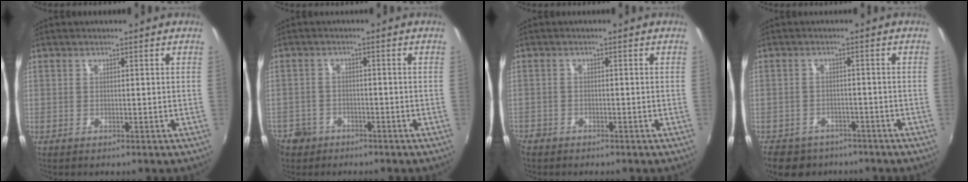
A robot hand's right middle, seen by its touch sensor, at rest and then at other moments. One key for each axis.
{"total": 8.1, "fx": -4.7, "fy": 6.3, "fz": 2.2, "tx": -0.079, "ty": 0.009, "tz": -0.078}
{"total": 3.1, "fx": -2.5, "fy": 1.8, "fz": 0.6, "tx": -0.024, "ty": -0.005, "tz": -0.050}
{"total": 9.0, "fx": -6.9, "fy": 4.8, "fz": 3.3, "tx": -0.089, "ty": -0.016, "tz": -0.109}